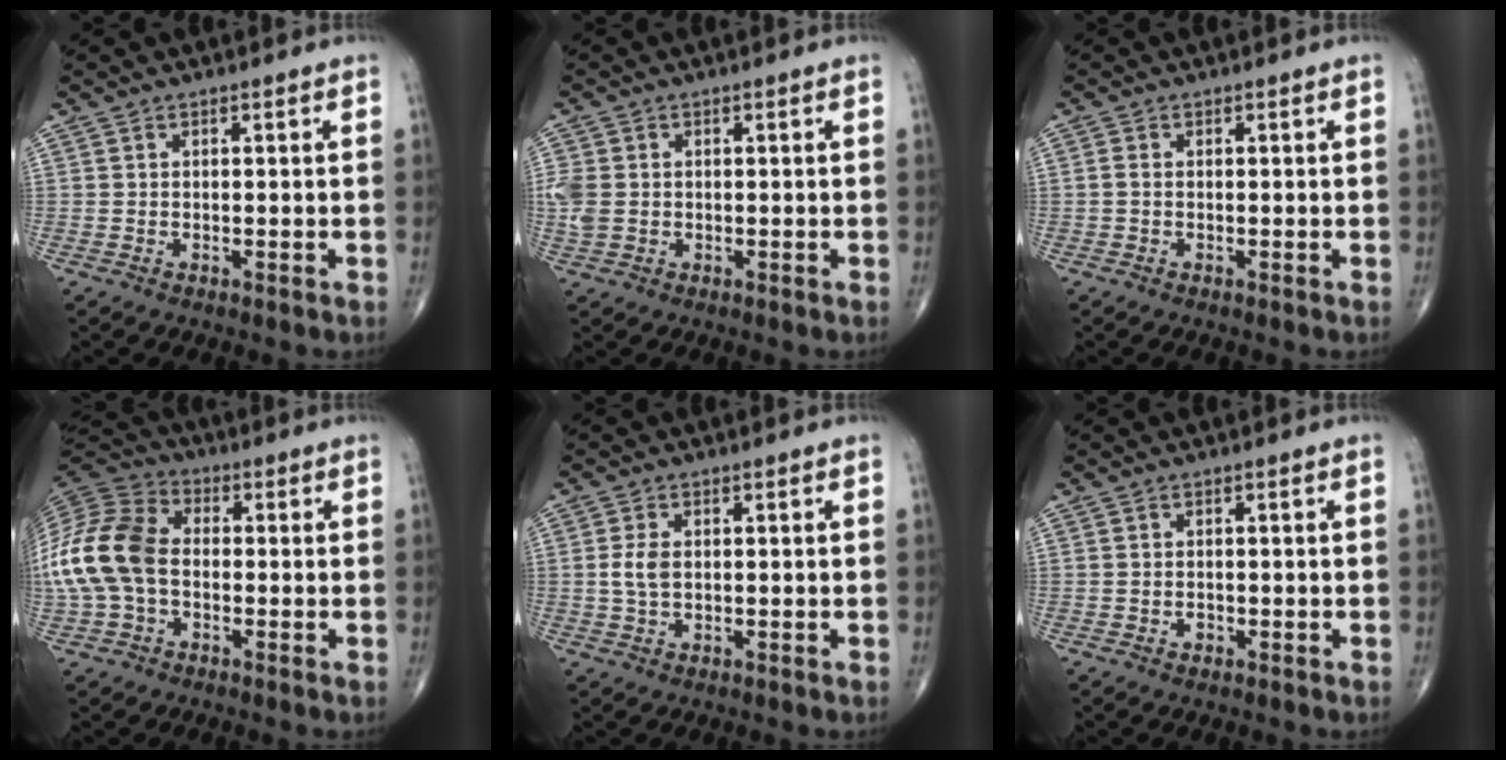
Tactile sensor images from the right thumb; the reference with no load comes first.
{"total": 4.2, "force": [-0.1, 3.2, 2.7], "torque": [-0.075, 0.003, 0.000]}
{"total": 0.9, "force": [-0.1, 0.6, 0.6], "torque": [-0.013, 0.000, -0.005]}
{"total": 16.3, "force": [-1.5, 11.1, 11.8], "torque": [-0.255, 0.032, -0.034]}
{"total": 3.3, "force": [0.2, 1.9, 2.7], "torque": [-0.059, 0.003, 0.004]}
{"total": 1.0, "force": [-0.4, 0.8, 0.6], "torque": [-0.006, 0.002, -0.005]}